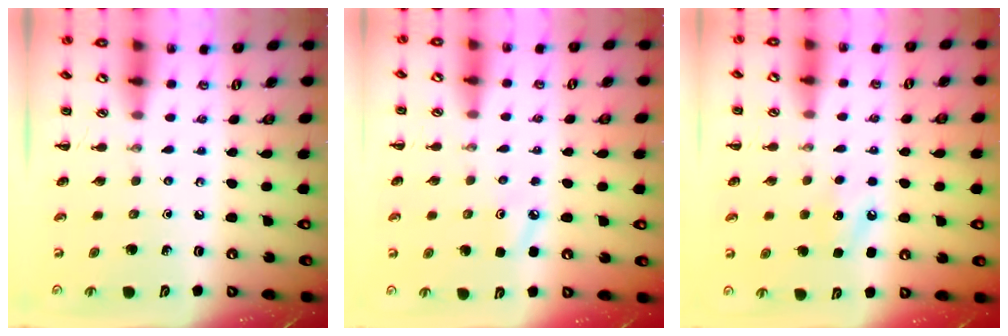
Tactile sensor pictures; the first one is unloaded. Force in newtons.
{"total": 4.9, "press": 4.7, "slide": 1.4}
{"total": 7.0, "press": 6.8, "slide": 1.6}